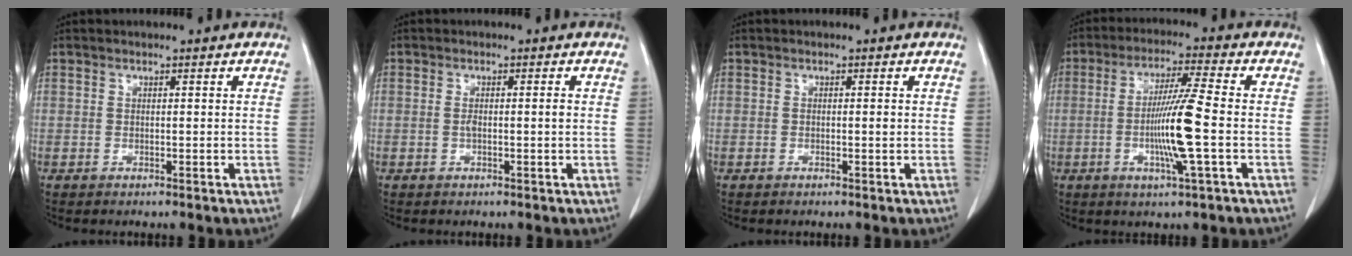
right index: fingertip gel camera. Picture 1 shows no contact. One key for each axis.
{"total": 1.8, "fx": -0.1, "fy": 0.3, "fz": 1.7, "tx": -0.034, "ty": 0.000, "tz": 0.000}
{"total": 0.8, "fx": 0.0, "fy": 0.2, "fz": 0.7, "tx": -0.011, "ty": 0.000, "tz": 0.000}
{"total": 10.0, "fx": -1.8, "fy": -0.7, "fz": 9.8, "tx": -0.188, "ty": -0.009, "tz": -0.037}